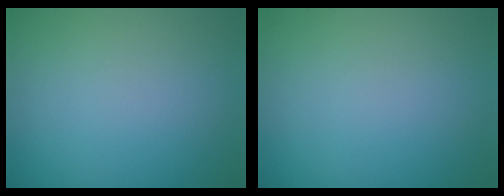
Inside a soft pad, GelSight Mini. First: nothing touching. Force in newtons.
{"total": 0.0}